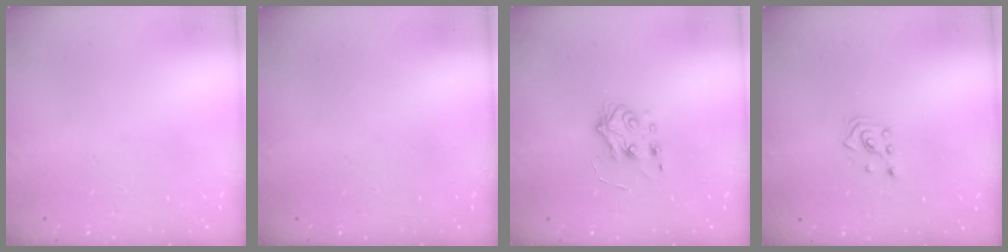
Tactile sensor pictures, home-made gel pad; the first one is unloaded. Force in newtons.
{"total": 0.0}
{"total": 5.3, "press": 5.2, "slide": 1.0}
{"total": 2.1, "press": 2.1, "slide": 0.3}